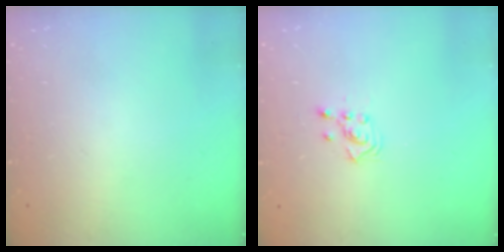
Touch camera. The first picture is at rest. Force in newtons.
{"total": 2.5, "press": 2.3, "slide": 1.0}